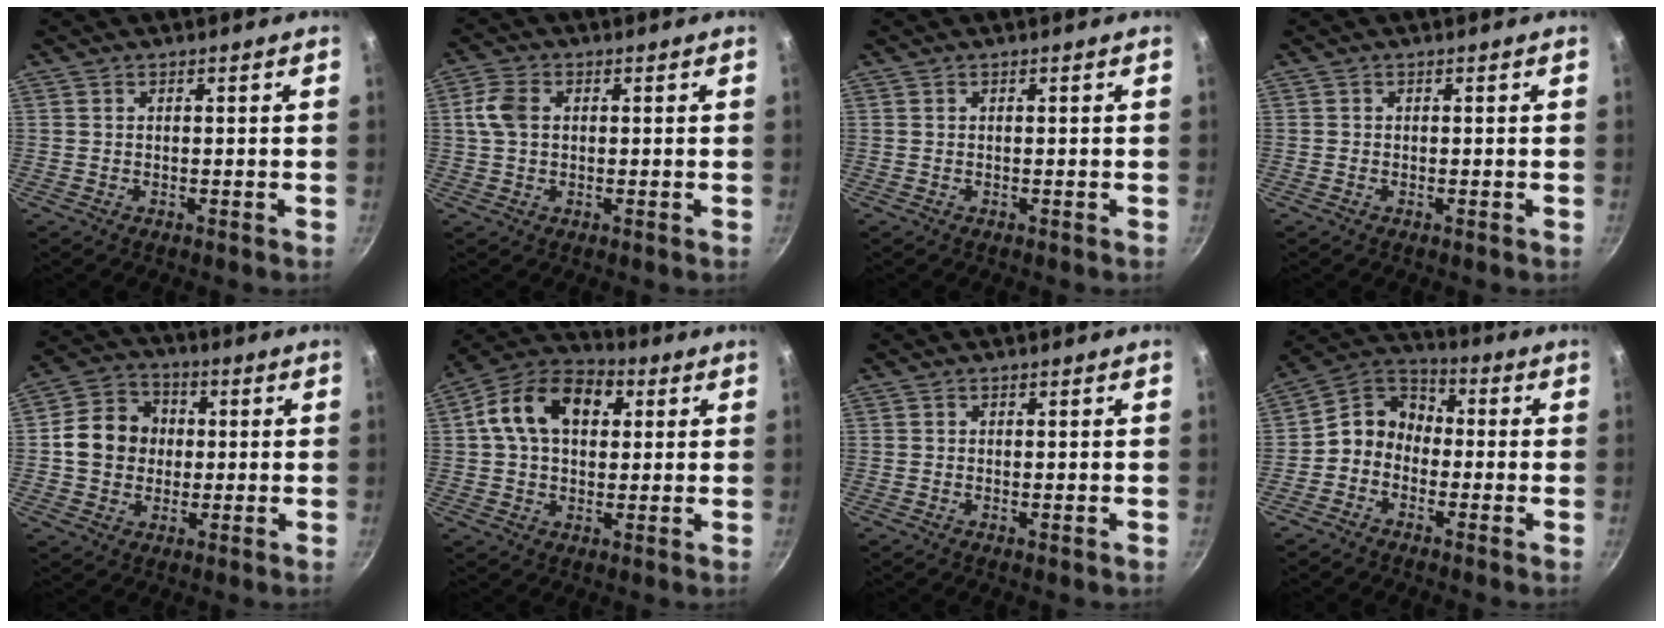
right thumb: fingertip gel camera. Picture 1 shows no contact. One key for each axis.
{"total": 5.2, "fx": 0.8, "fy": 3.6, "fz": 3.7, "tx": -0.082, "ty": 0.010, "tz": 0.012}
{"total": 0.0}
{"total": 0.0}
{"total": 11.3, "fx": 0.1, "fy": 9.7, "fz": 5.8, "tx": -0.077, "ty": 0.021, "tz": -0.006}
{"total": 15.1, "fx": 3.5, "fy": 10.0, "fz": 10.7, "tx": -0.169, "ty": 0.020, "tz": 0.051}
{"total": 0.6, "fx": -0.2, "fy": 0.1, "fz": 0.6, "tx": -0.012, "ty": -0.004, "tz": -0.002}
{"total": 8.8, "fx": -2.0, "fy": 7.3, "fz": 4.5, "tx": -0.056, "ty": 0.049, "tz": -0.056}